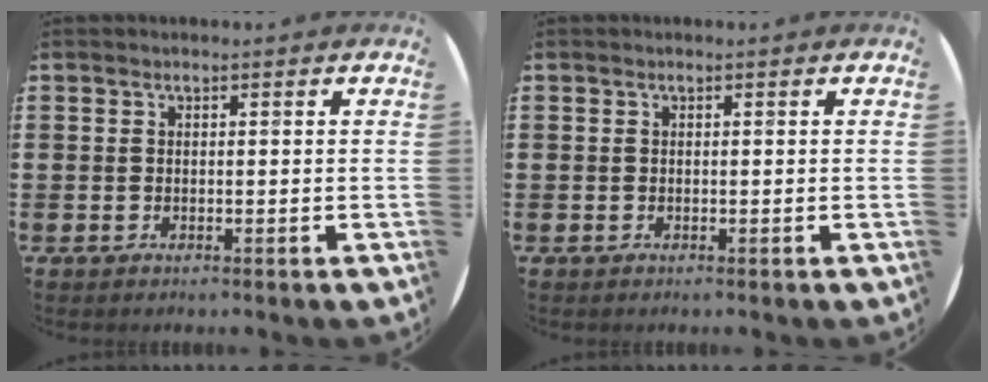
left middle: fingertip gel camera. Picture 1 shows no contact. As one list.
[{"total": 0.0}]